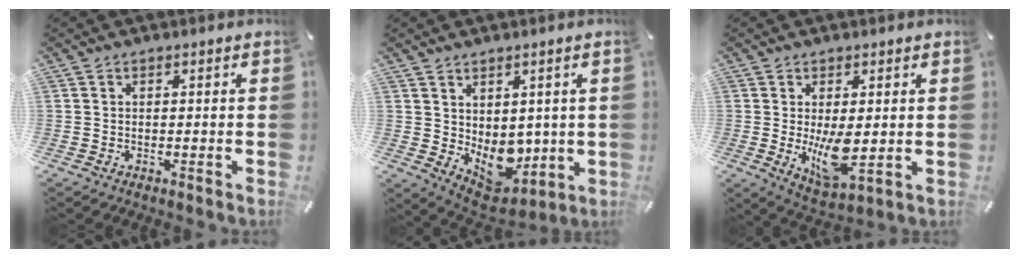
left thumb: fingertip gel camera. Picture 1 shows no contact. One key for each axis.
{"total": 8.8, "fx": -0.5, "fy": 7.5, "fz": 4.6, "tx": -0.042, "ty": -0.024, "tz": 0.005}
{"total": 9.5, "fx": 0.3, "fy": 4.2, "fz": 8.5, "tx": -0.146, "ty": -0.031, "tz": 0.008}